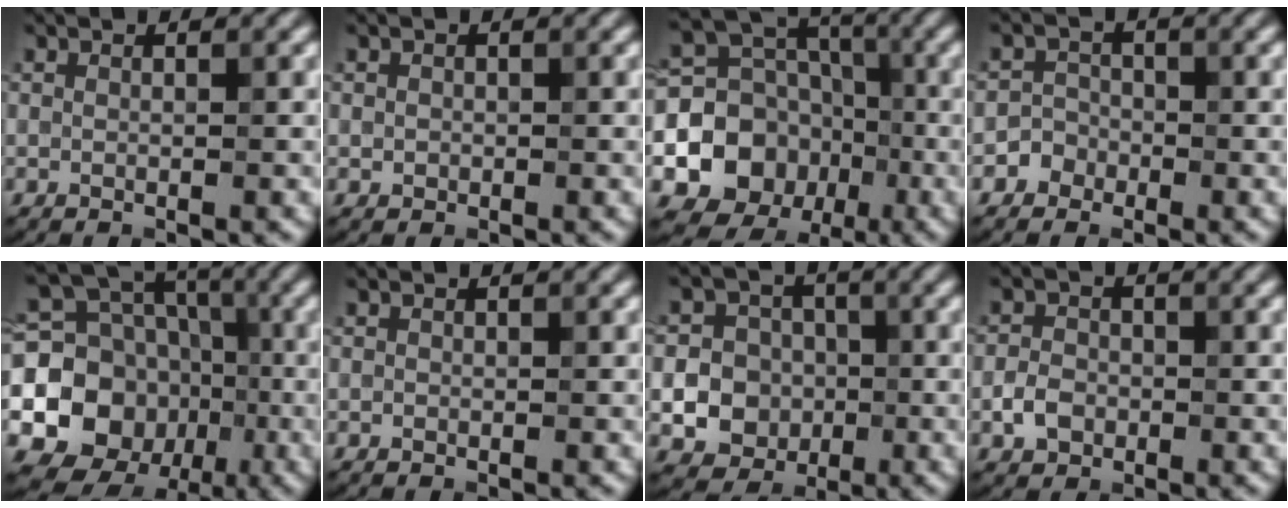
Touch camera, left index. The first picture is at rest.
{"total": 0.6, "force": [0.0, 0.6, 0.1], "torque": [0.004, -0.002, -0.001]}
{"total": 9.3, "force": [-2.1, 8.0, 4.1], "torque": [-0.079, -0.005, -0.041]}
{"total": 1.9, "force": [-1.1, 1.6, -0.1], "torque": [0.026, 0.007, -0.025]}
{"total": 12.4, "force": [-1.6, 10.6, 6.1], "torque": [-0.131, -0.012, -0.042]}
{"total": 0.0}
{"total": 11.1, "force": [-2.6, 10.4, 3.0], "torque": [-0.057, -0.009, -0.065]}
{"total": 2.3, "force": [-0.9, 1.8, 1.1], "torque": [-0.017, 0.001, -0.022]}